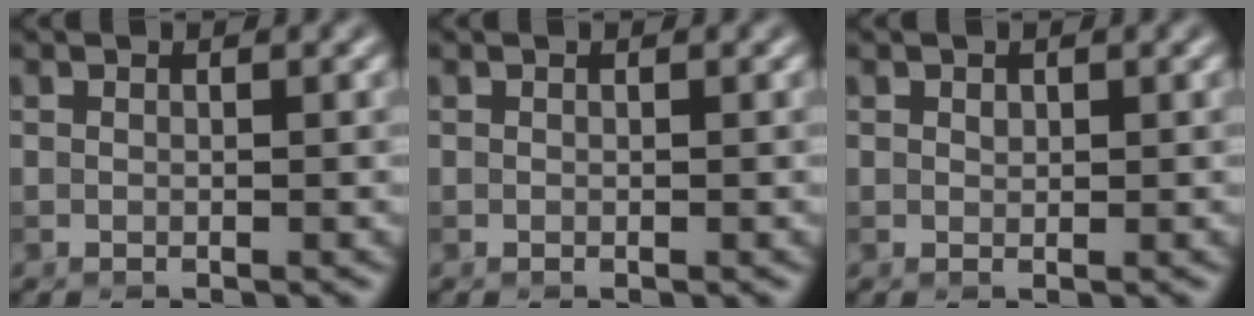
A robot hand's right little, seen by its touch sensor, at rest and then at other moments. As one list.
[{"total": 0.0}, {"total": 0.5, "force": [0.3, 0.4, 0.2], "torque": [-0.004, -0.001, 0.006]}]